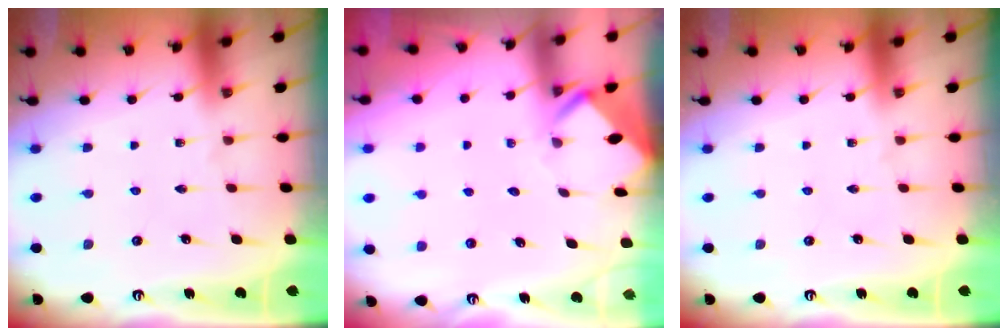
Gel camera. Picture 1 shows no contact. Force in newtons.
{"total": 3.5, "press": 3.5, "slide": 0.2}
{"total": 0.0}